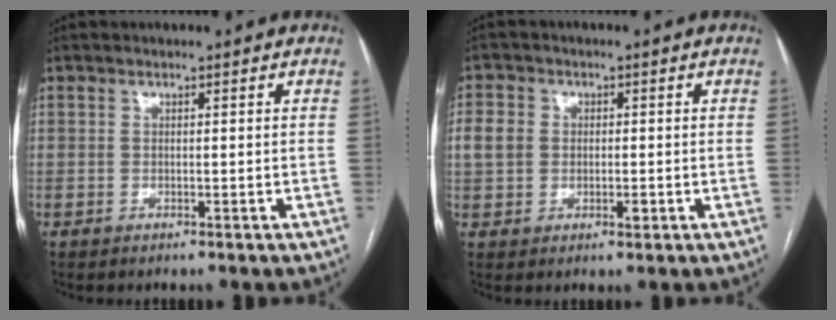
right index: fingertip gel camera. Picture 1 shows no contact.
{"total": 5.1, "force": [-0.1, 4.1, 3.1], "torque": [-0.065, 0.011, -0.001]}